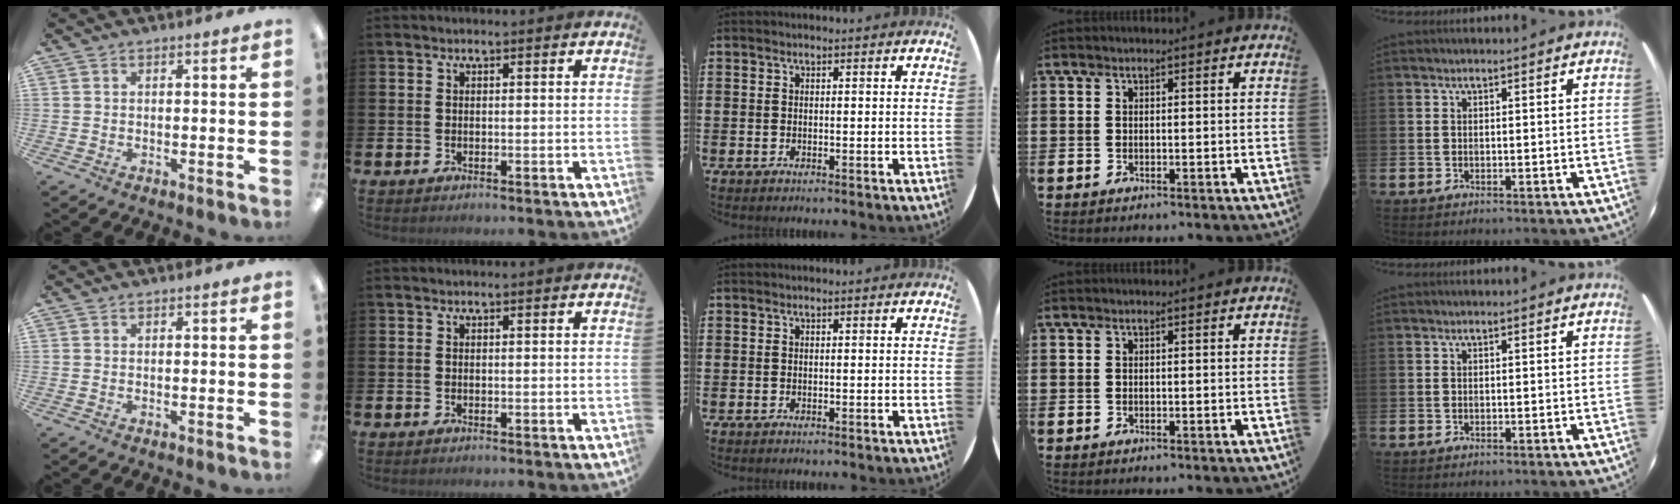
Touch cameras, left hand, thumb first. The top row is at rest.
{}